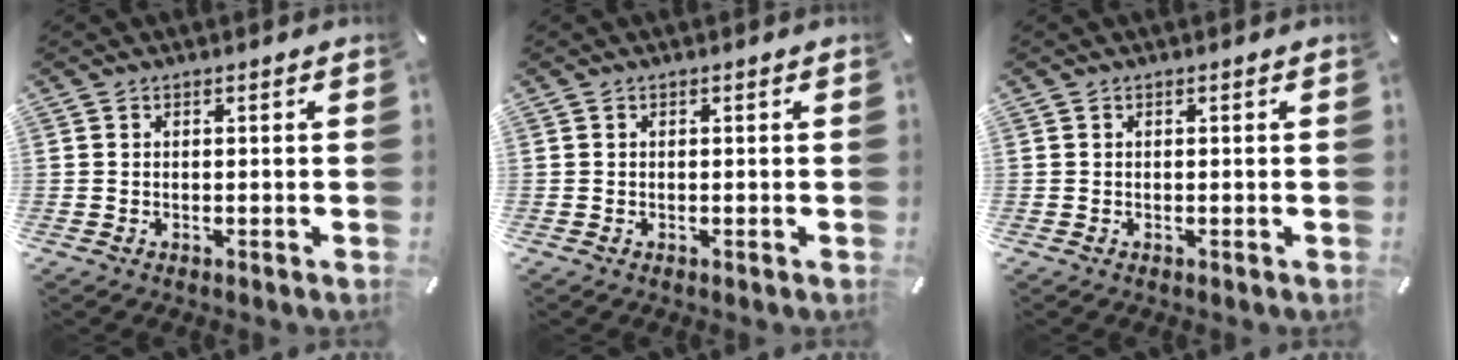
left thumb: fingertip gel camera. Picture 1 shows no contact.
{"total": 0.0}
{"total": 0.0}